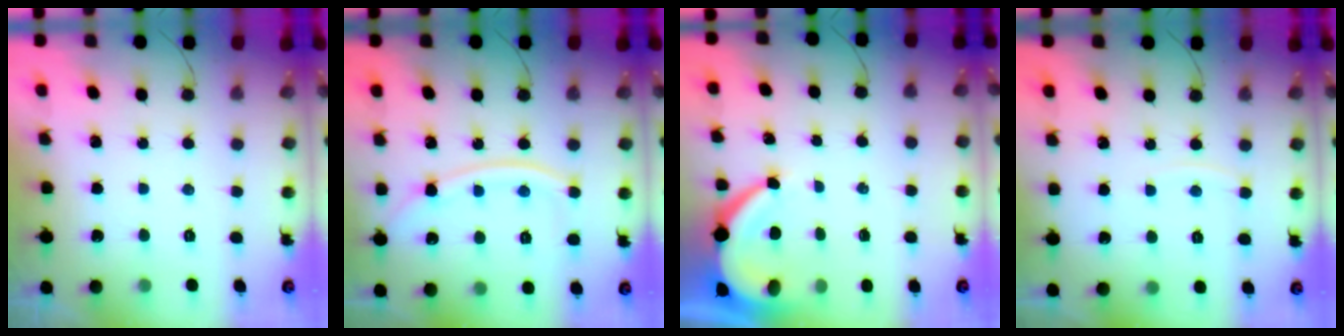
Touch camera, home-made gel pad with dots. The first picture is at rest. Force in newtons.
{"total": 12.2, "press": 12.1, "slide": 1.5}
{"total": 6.4, "press": 6.3, "slide": 0.7}
{"total": 2.7, "press": 2.7, "slide": 0.4}